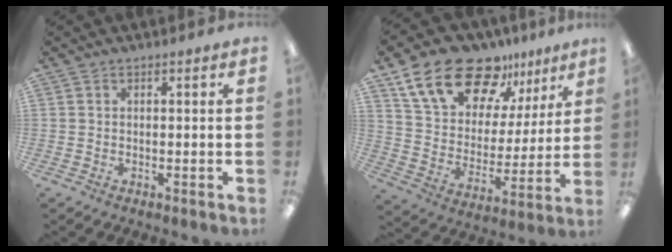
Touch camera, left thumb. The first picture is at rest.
{"total": 19.9, "force": [14.1, 10.5, 9.4], "torque": [-0.170, -0.081, 0.254]}